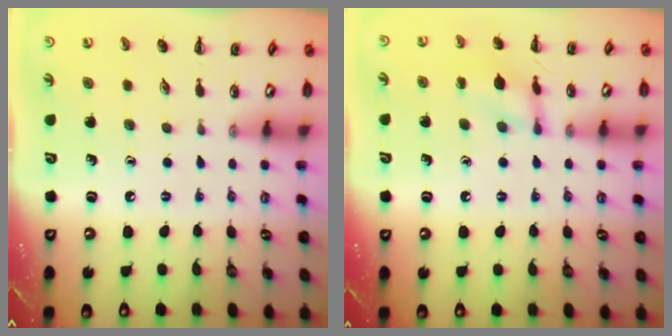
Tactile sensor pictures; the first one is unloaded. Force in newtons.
{"total": 10.1, "press": 10.1, "slide": 0.7}